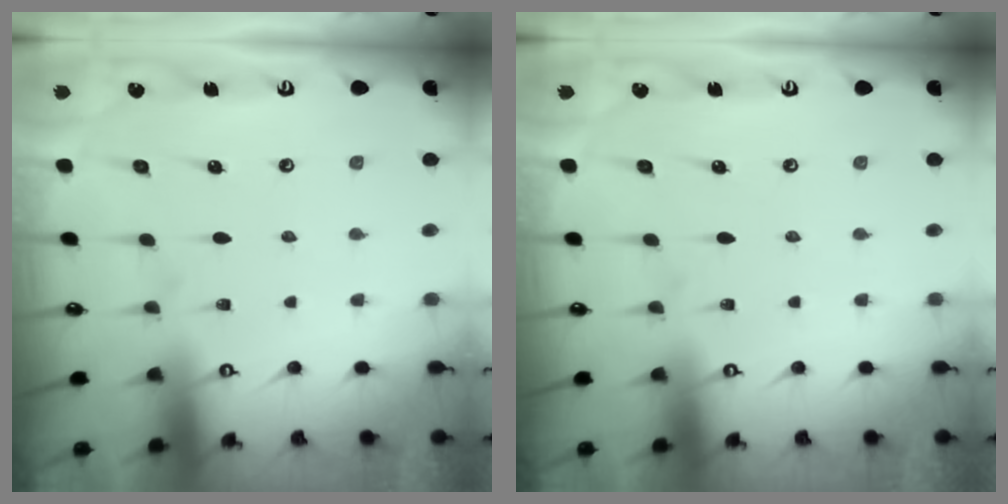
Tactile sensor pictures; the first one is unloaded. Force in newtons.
{"total": 0.0}